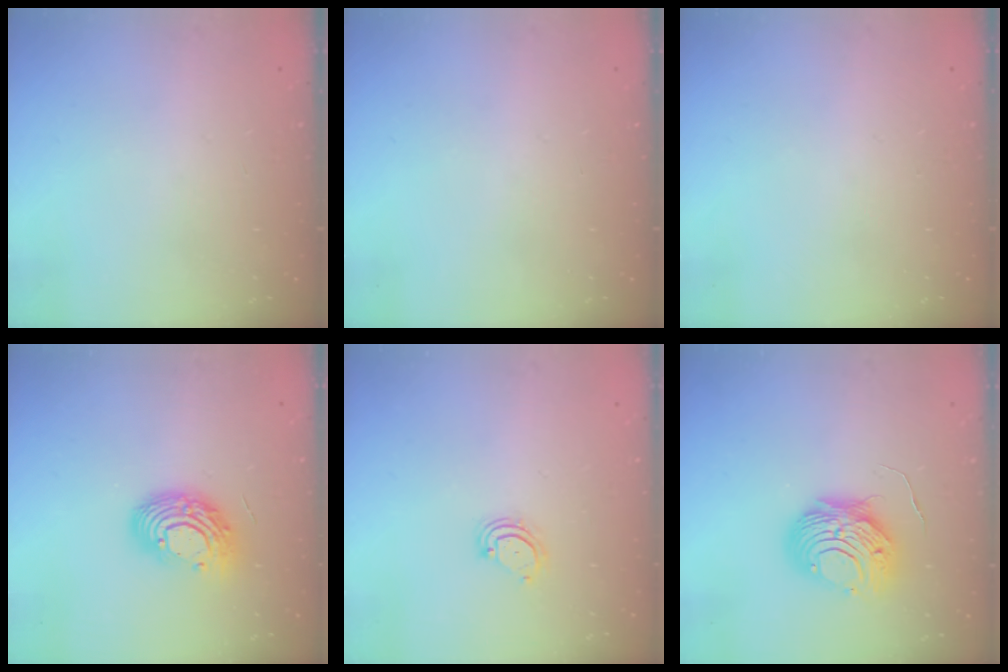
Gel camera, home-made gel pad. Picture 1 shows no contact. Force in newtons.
{"total": 0.0}
{"total": 0.0}
{"total": 12.1, "press": 12.0, "slide": 1.0}
{"total": 3.3, "press": 3.2, "slide": 0.7}
{"total": 9.4, "press": 9.4, "slide": 1.0}